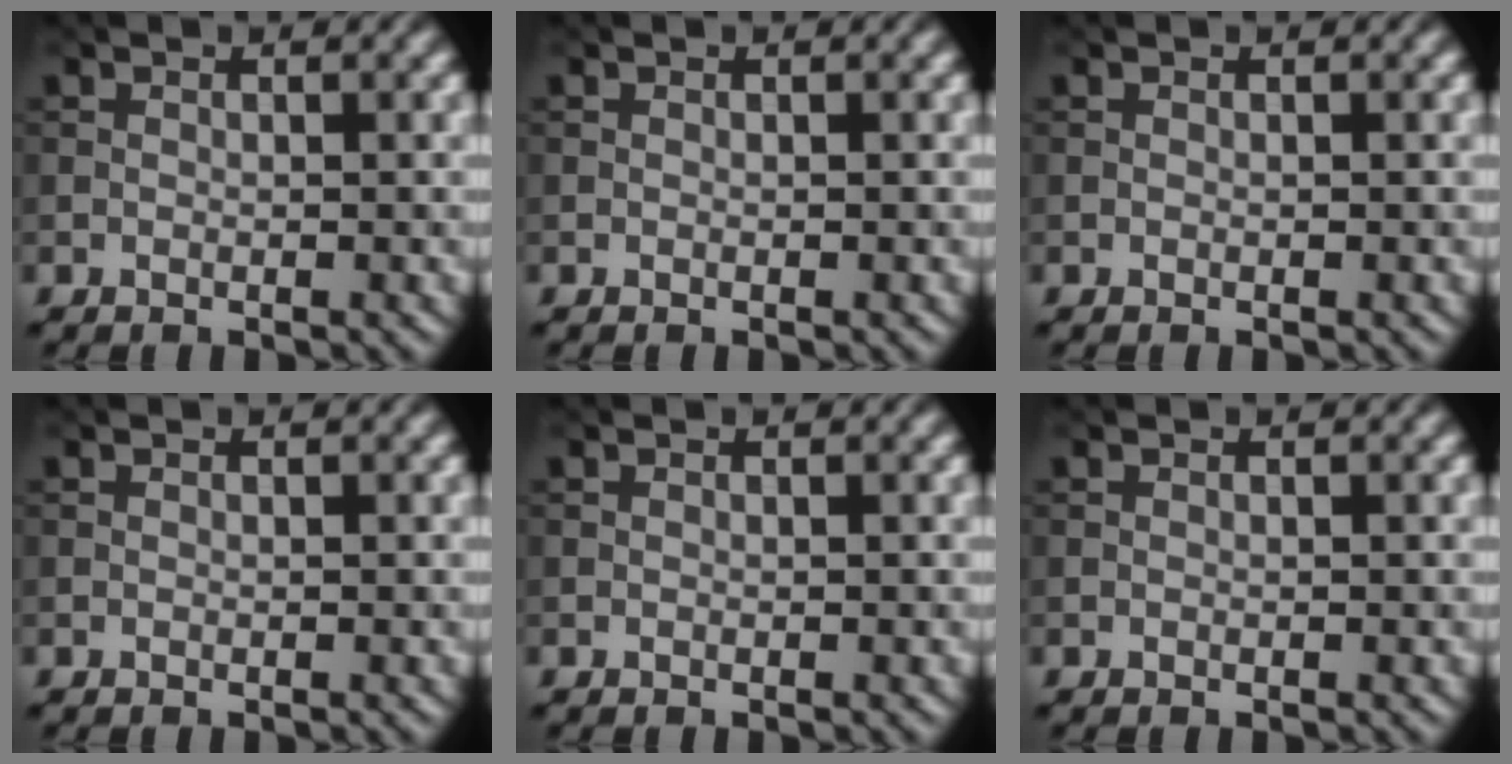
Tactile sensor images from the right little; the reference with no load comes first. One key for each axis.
{"total": 0.0}
{"total": 0.0}
{"total": 0.0}
{"total": 0.0}
{"total": 0.0}